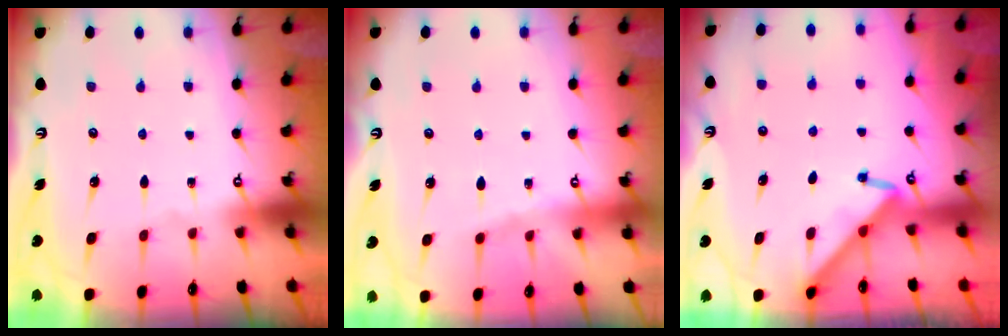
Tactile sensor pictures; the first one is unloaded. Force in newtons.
{"total": 4.1, "press": 4.1, "slide": 0.6}
{"total": 4.0, "press": 4.0, "slide": 0.5}